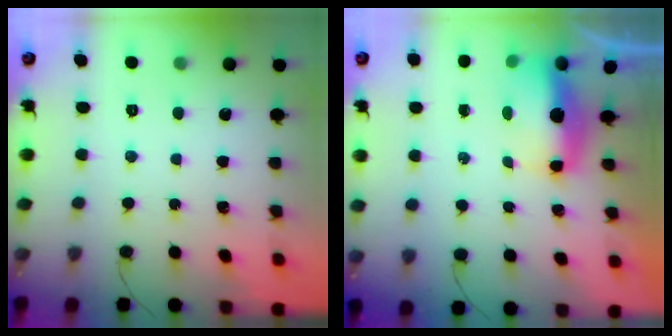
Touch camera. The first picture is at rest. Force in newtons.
{"total": 7.1, "press": 6.5, "slide": 2.7}